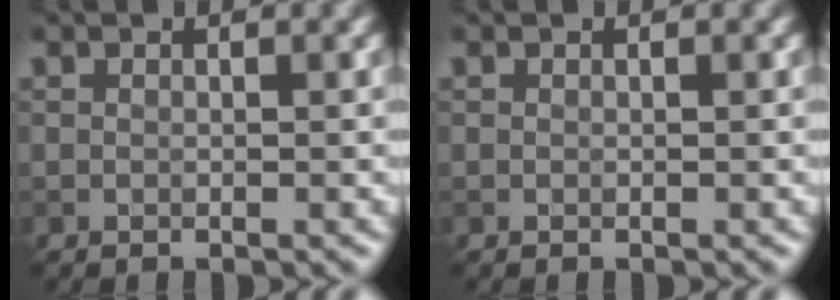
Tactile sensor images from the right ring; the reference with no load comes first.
{"total": 0.0}